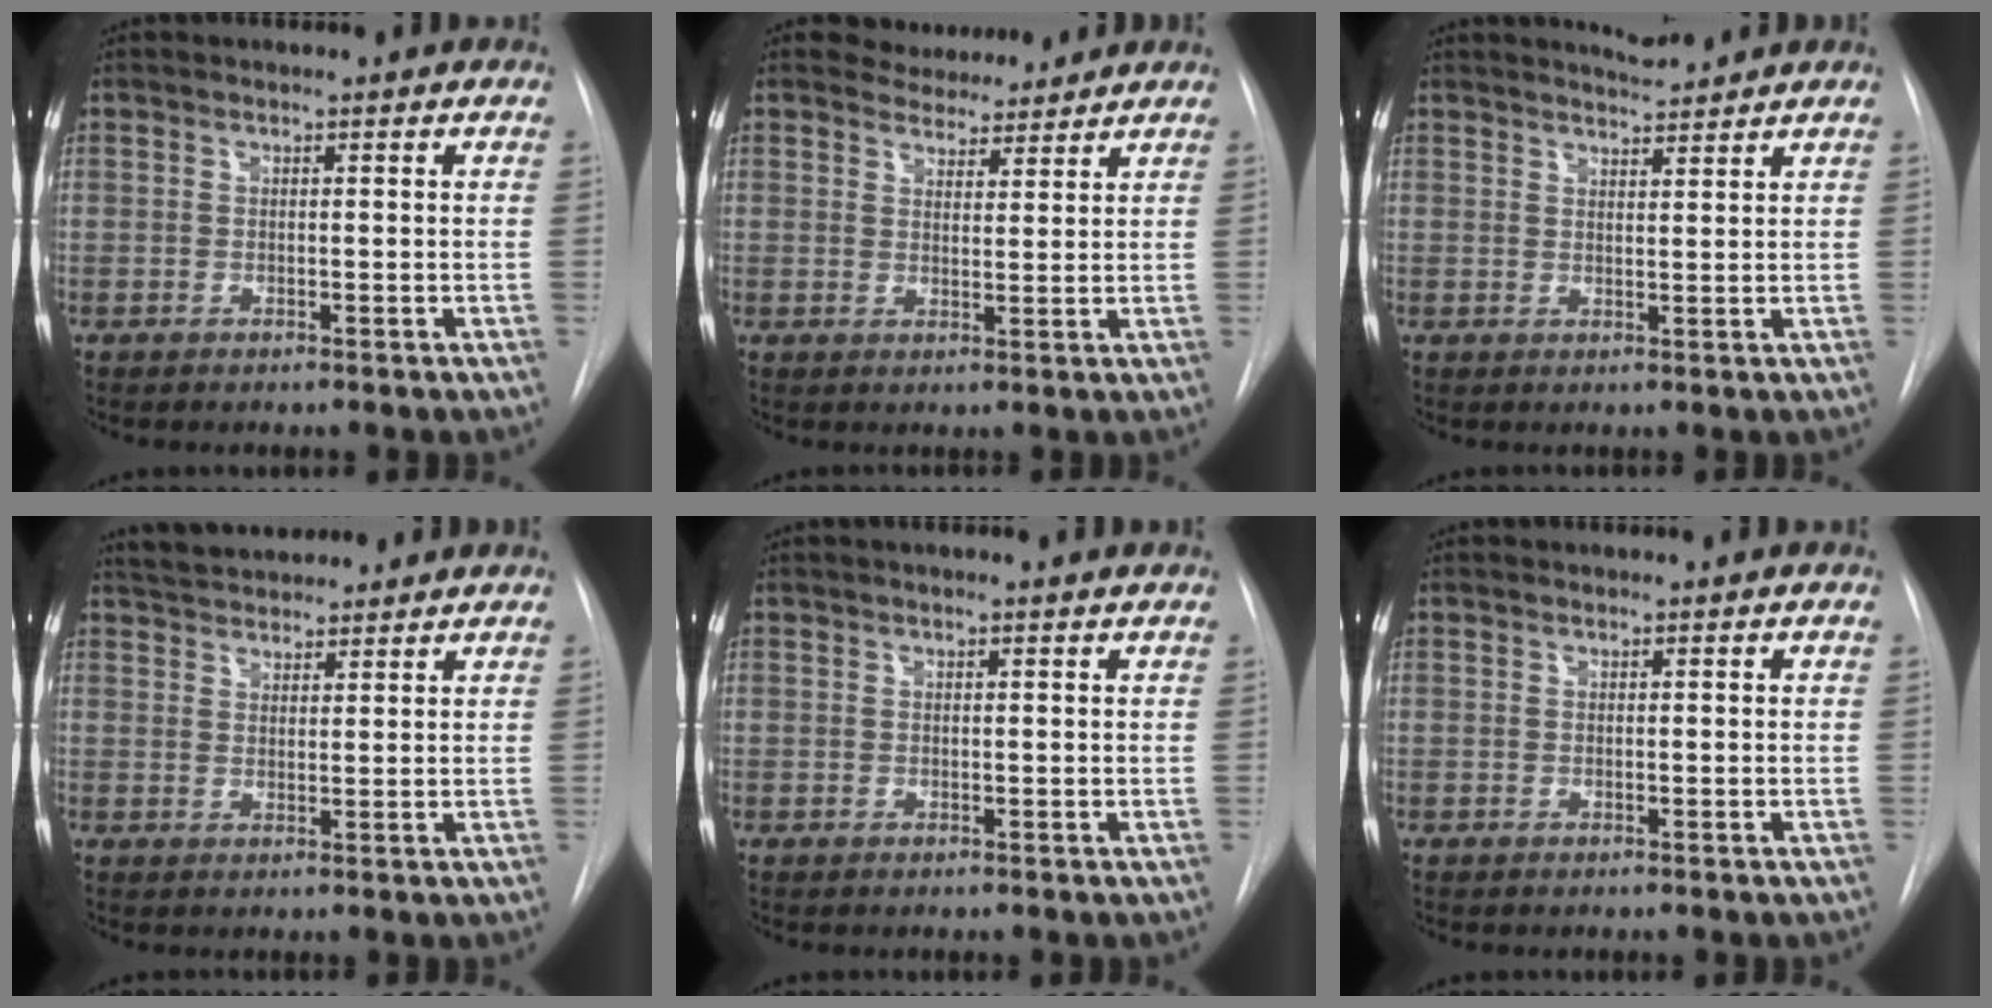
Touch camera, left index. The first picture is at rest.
{"total": 4.7, "force": [4.5, 1.4, 0.1], "torque": [0.002, 0.004, 0.062]}
{"total": 2.8, "force": [2.8, -0.3, 0.1], "torque": [-0.008, -0.006, 0.046]}
{"total": 8.6, "force": [8.0, 2.0, 2.4], "torque": [-0.040, 0.023, 0.124]}
{"total": 3.0, "force": [2.8, 0.0, 1.1], "torque": [-0.014, 0.009, 0.026]}
{"total": 0.0}